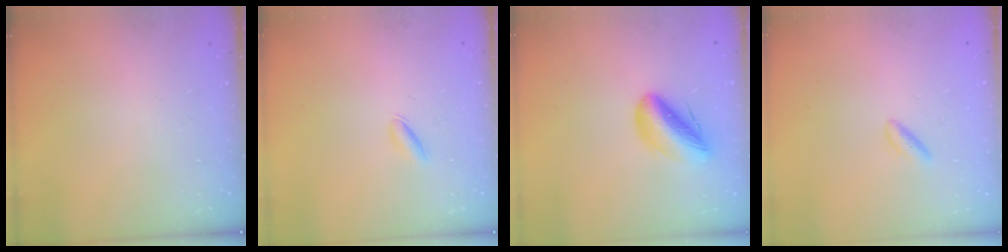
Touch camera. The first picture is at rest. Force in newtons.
{"total": 2.6, "press": 2.5, "slide": 0.6}
{"total": 11.1, "press": 10.8, "slide": 2.3}
{"total": 2.5, "press": 2.2, "slide": 1.3}